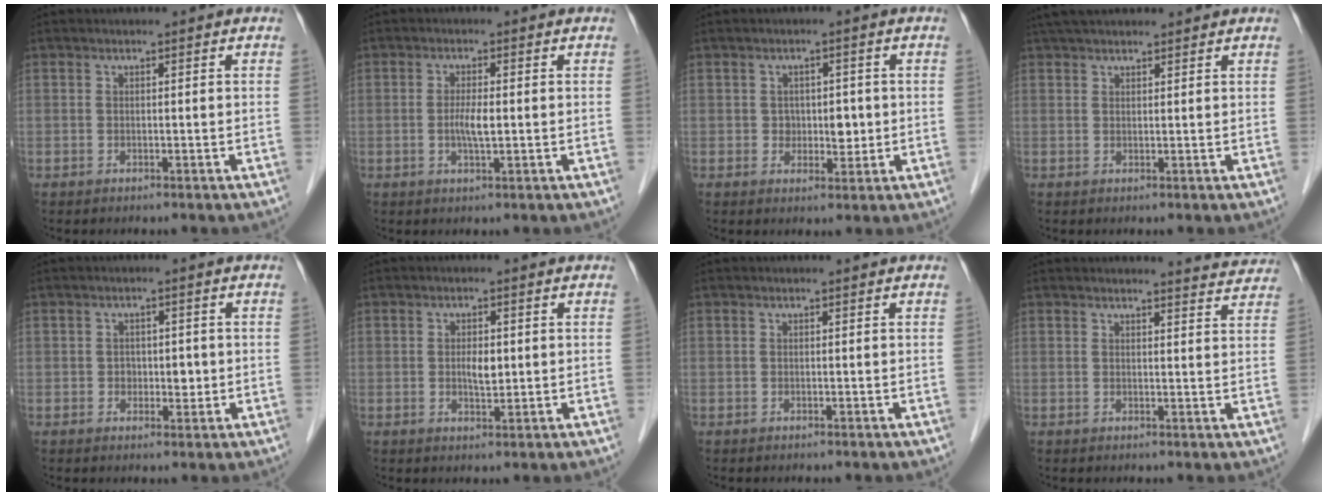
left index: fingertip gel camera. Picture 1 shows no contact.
{"total": 2.9, "force": [-0.3, 0.5, 2.9], "torque": [-0.060, -0.003, -0.005]}
{"total": 3.3, "force": [0.0, 2.5, 2.2], "torque": [-0.025, 0.005, 0.005]}
{"total": 6.5, "force": [5.7, 1.6, 2.7], "torque": [-0.043, 0.041, 0.094]}
{"total": 2.7, "force": [-0.2, 2.0, 1.8], "torque": [-0.022, 0.005, 0.000]}
{"total": 2.7, "force": [0.2, 1.2, 2.4], "torque": [-0.043, -0.001, 0.004]}
{"total": 0.0}
{"total": 5.6, "force": [5.6, 0.2, 0.1], "torque": [-0.003, -0.018, 0.047]}